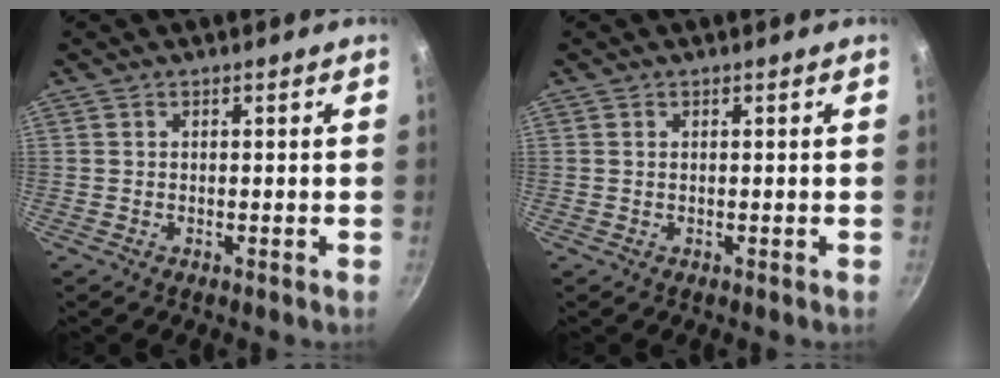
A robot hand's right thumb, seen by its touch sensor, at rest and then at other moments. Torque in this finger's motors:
{"motor_torque": [0.19, 0.10, 0.15, -0.19, 0.02]}